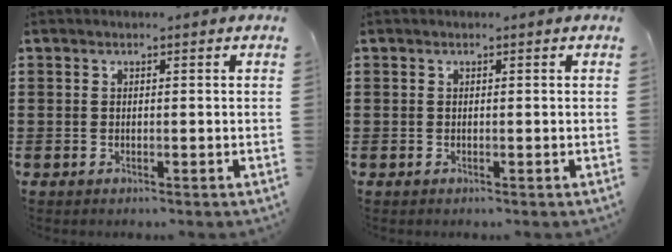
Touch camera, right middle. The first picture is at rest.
{"total": 0.0}